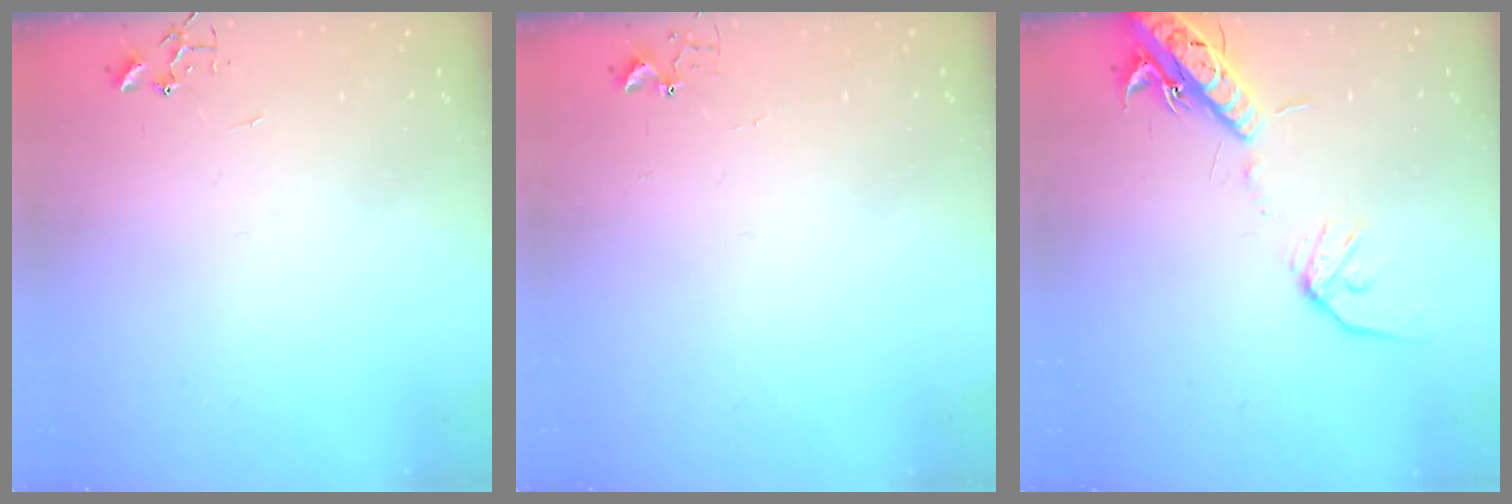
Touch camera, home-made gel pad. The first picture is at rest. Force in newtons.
{"total": 3.8, "press": 3.8, "slide": 0.3}
{"total": 15.1, "press": 14.7, "slide": 3.3}